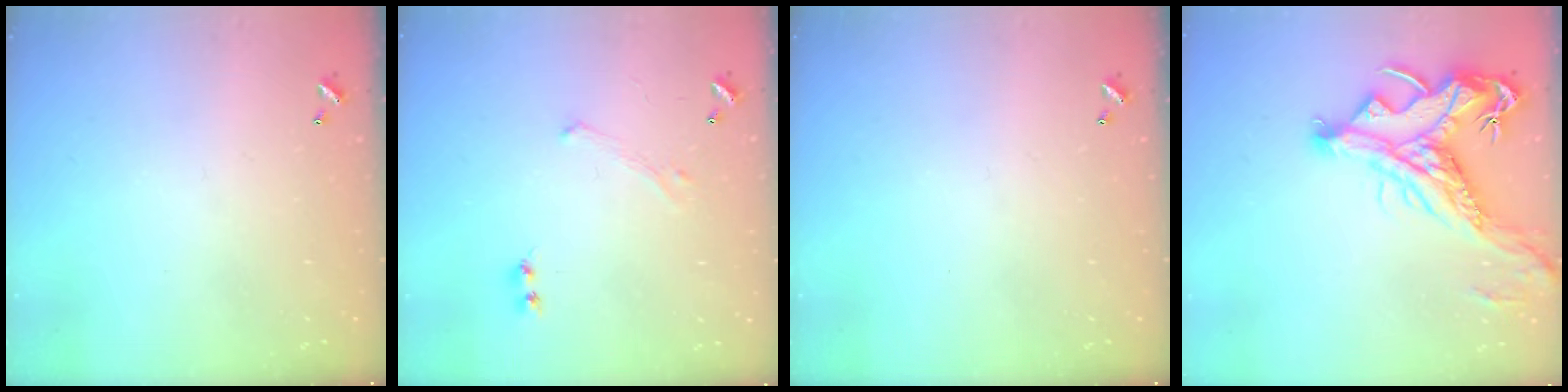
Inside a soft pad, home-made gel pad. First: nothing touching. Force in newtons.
{"total": 0.0}
{"total": 0.0}
{"total": 9.6, "press": 9.4, "slide": 2.0}